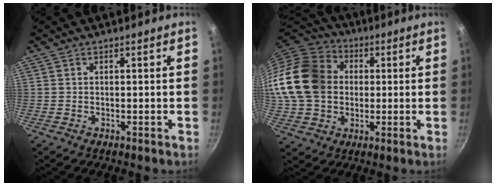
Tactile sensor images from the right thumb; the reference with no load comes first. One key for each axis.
{"total": 19.8, "fx": 1.4, "fy": 16.3, "fz": 11.3, "tx": -0.206, "ty": 0.035, "tz": 0.020}